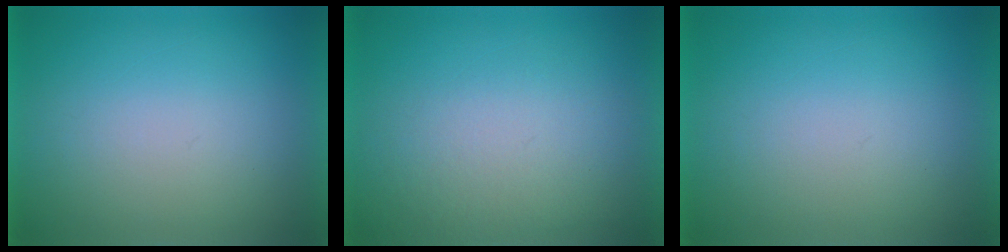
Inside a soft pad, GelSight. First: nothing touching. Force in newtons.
{"total": 3.6}
{"total": 0.0}